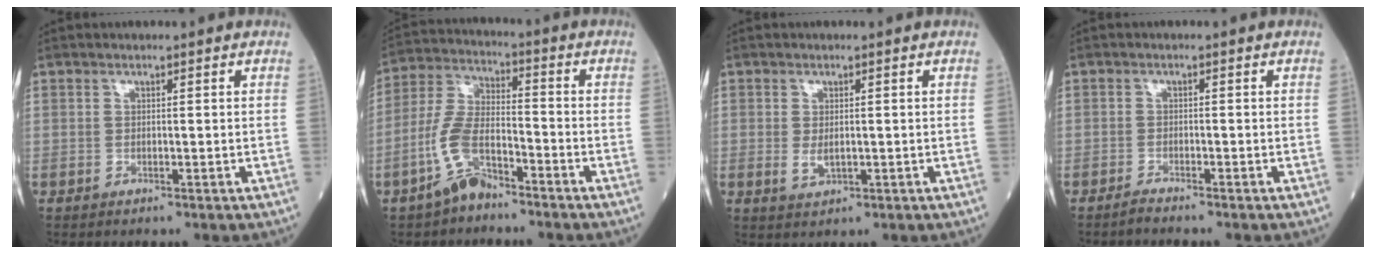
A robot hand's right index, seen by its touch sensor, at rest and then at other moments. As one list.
[{"total": 8.1, "force": [-5.0, 3.1, 5.5], "torque": [-0.129, 0.005, -0.104]}, {"total": 2.2, "force": [-0.2, 1.3, 1.8], "torque": [-0.033, -0.005, 0.002]}, {"total": 1.3, "force": [-1.3, -0.2, 0.2], "torque": [-0.008, -0.003, -0.026]}]